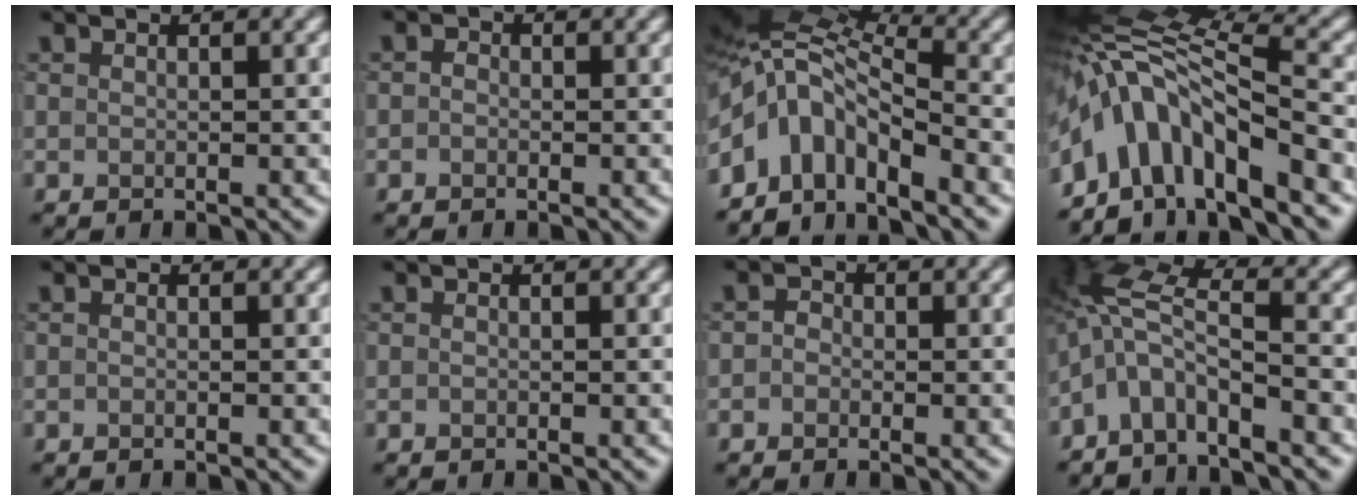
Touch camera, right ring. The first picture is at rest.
{"total": 0.7, "force": [-0.2, 0.6, 0.4], "torque": [-0.006, -0.002, -0.009]}
{"total": 8.1, "force": [-3.4, 4.4, 5.8], "torque": [-0.098, 0.016, -0.088]}
{"total": 11.3, "force": [-4.5, 4.7, 9.2], "torque": [-0.155, 0.027, -0.089]}
{"total": 0.0}
{"total": 0.0}
{"total": 1.1, "force": [-0.2, 1.0, 0.5], "torque": [-0.003, -0.001, -0.017]}
{"total": 6.0, "force": [-3.2, 1.8, 4.7], "torque": [-0.091, 0.012, -0.074]}